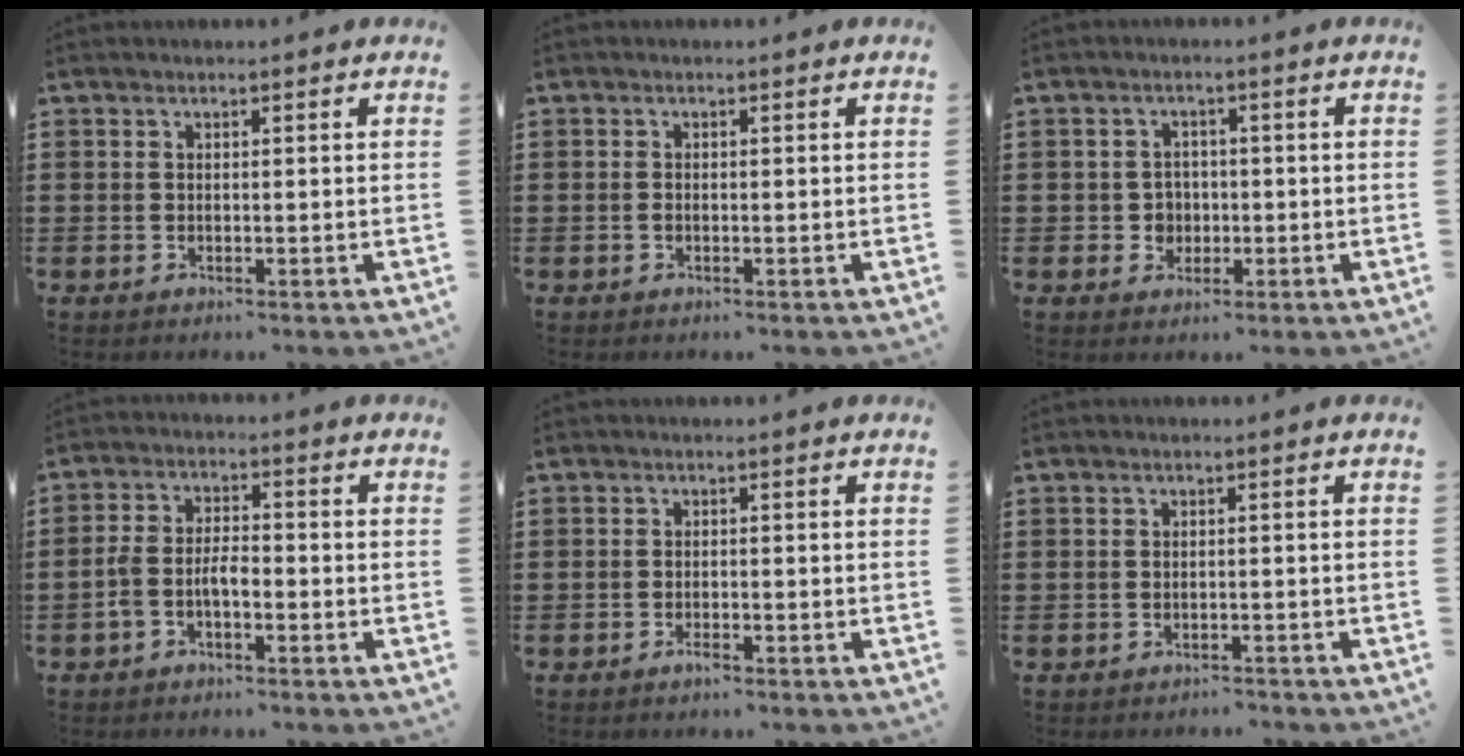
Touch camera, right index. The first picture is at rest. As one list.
[{"total": 0.5, "force": [-0.2, 0.3, 0.4], "torque": [-0.009, -0.001, -0.003]}, {"total": 2.8, "force": [-0.5, 2.7, 0.7], "torque": [-0.022, 0.007, -0.013]}, {"total": 4.2, "force": [-1.8, 1.9, 3.3], "torque": [-0.079, 0.002, -0.041]}, {"total": 1.1, "force": [-0.9, 0.4, 0.5], "torque": [-0.012, -0.005, -0.016]}, {"total": 0.9, "force": [-0.9, 0.2, -0.1], "torque": [-0.003, 0.002, -0.021]}]